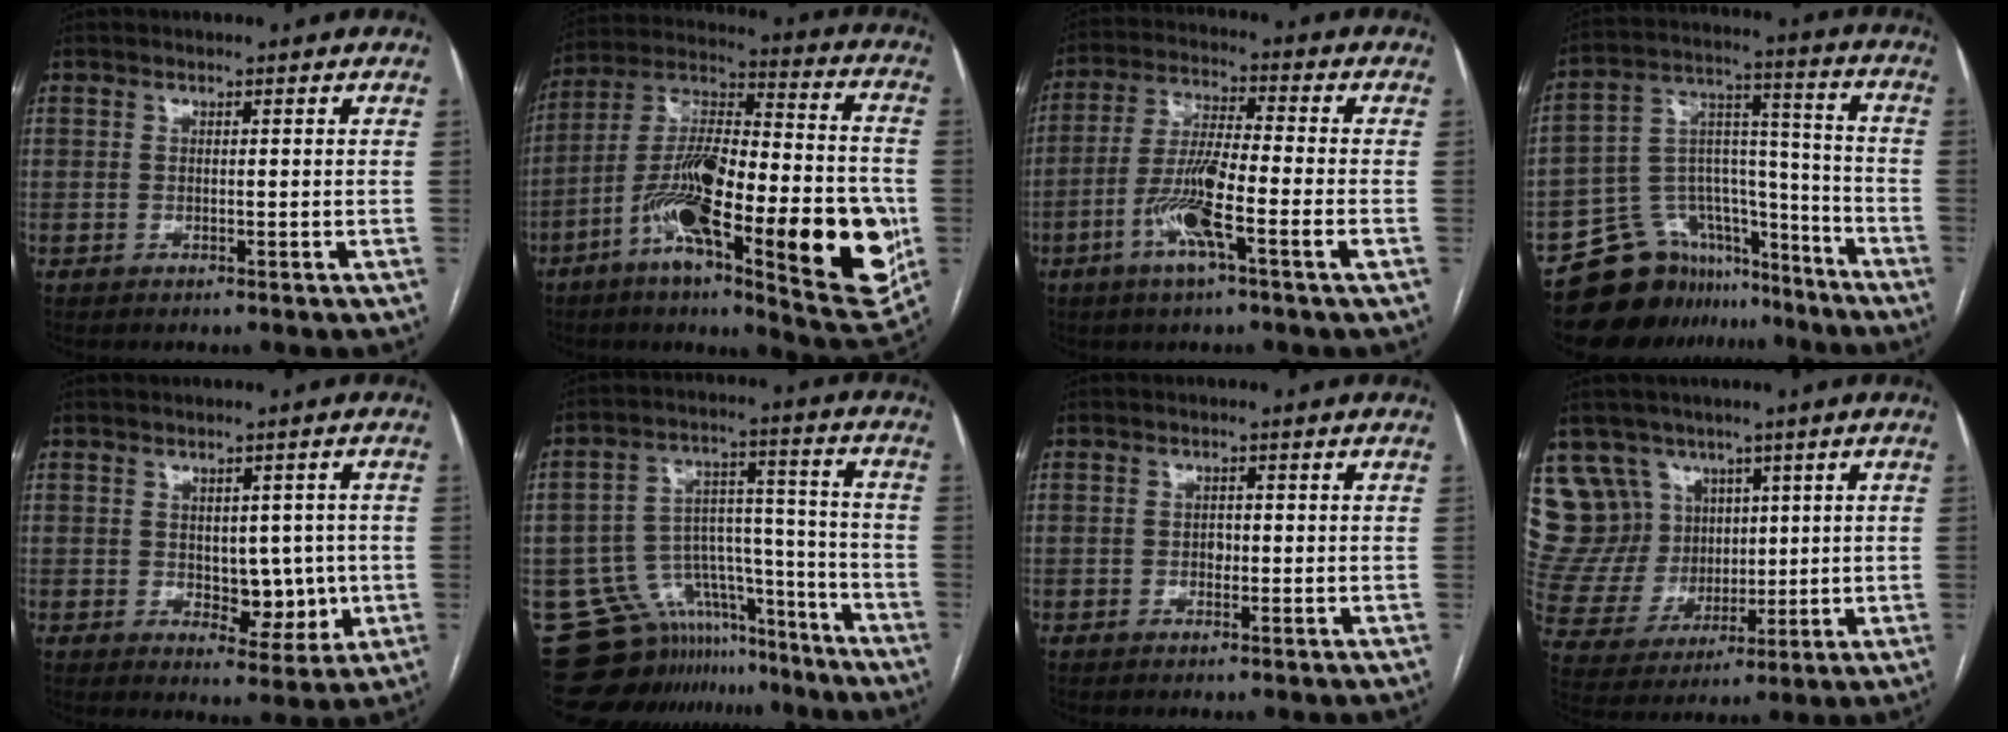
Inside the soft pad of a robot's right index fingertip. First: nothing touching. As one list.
[{"total": 28.3, "force": [-8.4, 6.3, 26.3], "torque": [-0.388, -0.006, -0.124]}, {"total": 10.3, "force": [-4.0, 0.4, 9.5], "torque": [-0.185, -0.003, -0.080]}, {"total": 14.7, "force": [-12.3, 7.8, 2.0], "torque": [-0.022, 0.089, -0.200]}, {"total": 6.2, "force": [-0.2, 3.8, 5.0], "torque": [-0.055, 0.003, 0.009]}, {"total": 14.5, "force": [-12.9, 6.6, 0.7], "torque": [0.000, 0.081, -0.192]}, {"total": 1.1, "force": [-0.2, 0.8, 0.7], "torque": [-0.010, 0.003, -0.003]}, {"total": 13.2, "force": [7.6, 10.6, 2.5], "torque": [-0.073, 0.058, 0.168]}]